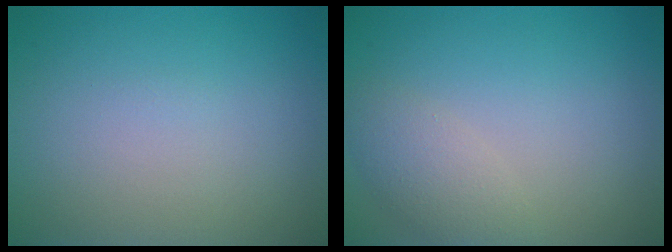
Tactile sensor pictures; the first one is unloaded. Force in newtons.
{"total": 2.4, "press": 2.4, "slide": 0.2}